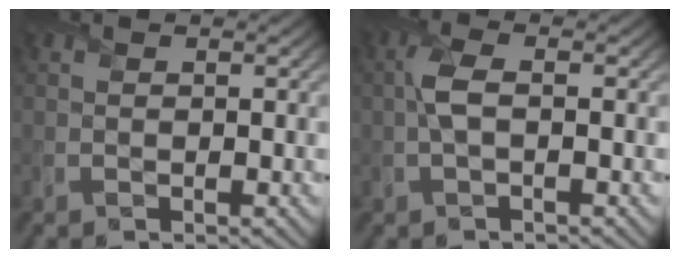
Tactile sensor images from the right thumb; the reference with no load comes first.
{"total": 3.2, "force": [-0.1, 1.2, 3.0], "torque": [-0.069, 0.005, -0.006]}